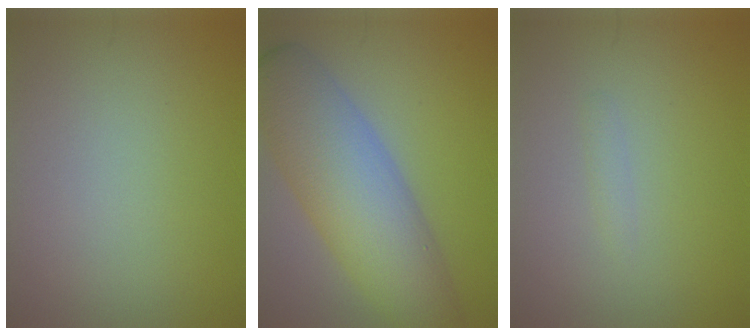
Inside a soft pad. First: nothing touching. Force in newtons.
{"total": 9.4, "press": 9.4, "slide": 0.3}
{"total": 0.7, "press": 0.7, "slide": 0.0}